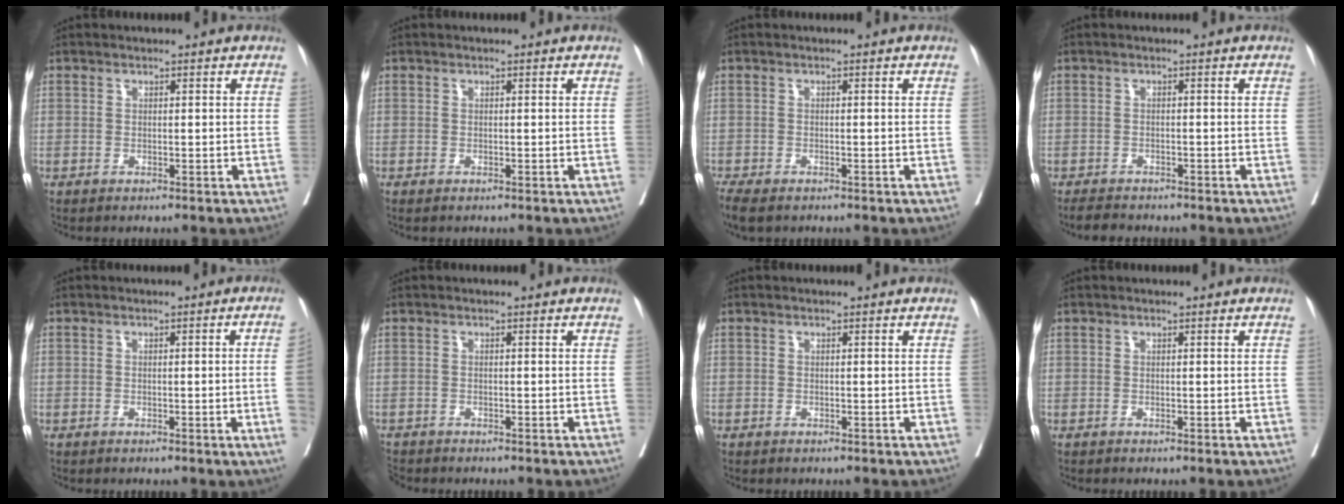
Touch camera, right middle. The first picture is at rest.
{"total": 0.0}
{"total": 6.3, "force": [-4.8, 2.3, 3.3], "torque": [-0.068, -0.017, -0.076]}
{"total": 3.4, "force": [-3.1, 1.1, 0.9], "torque": [-0.018, -0.009, -0.048]}
{"total": 3.1, "force": [-0.6, -0.6, 3.0], "torque": [-0.040, 0.001, -0.006]}
{"total": 3.0, "force": [-2.9, 0.7, 0.4], "torque": [-0.009, -0.009, -0.051]}
{"total": 0.5, "force": [-0.4, 0.4, 0.0], "torque": [-0.008, 0.002, -0.007]}
{"total": 0.0}